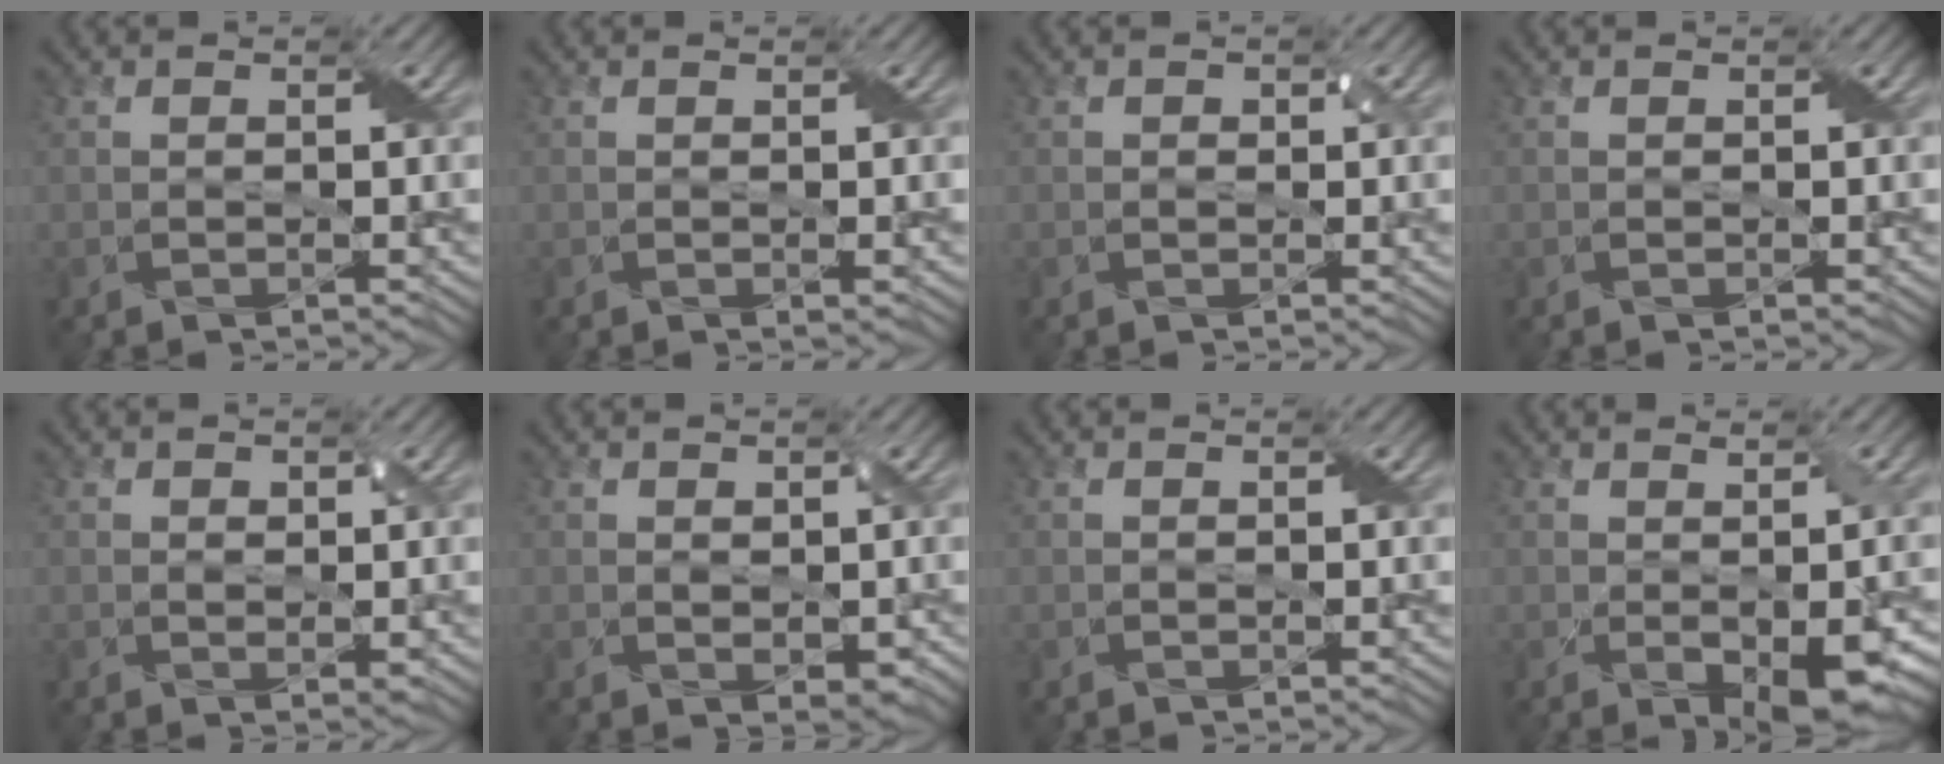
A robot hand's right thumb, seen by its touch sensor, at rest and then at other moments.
{"total": 0.6, "force": [0.1, 0.0, 0.6], "torque": [-0.011, 0.003, 0.001]}
{"total": 0.7, "force": [0.1, 0.6, 0.5], "torque": [-0.007, -0.002, 0.000]}
{"total": 0.0}
{"total": 1.6, "force": [0.3, 1.0, 1.2], "torque": [-0.024, -0.005, 0.011]}
{"total": 2.3, "force": [0.3, 1.5, 1.7], "torque": [-0.037, -0.008, 0.012]}
{"total": 0.0}
{"total": 6.0, "force": [-1.2, 2.2, 5.4], "torque": [-0.080, -0.013, -0.002]}